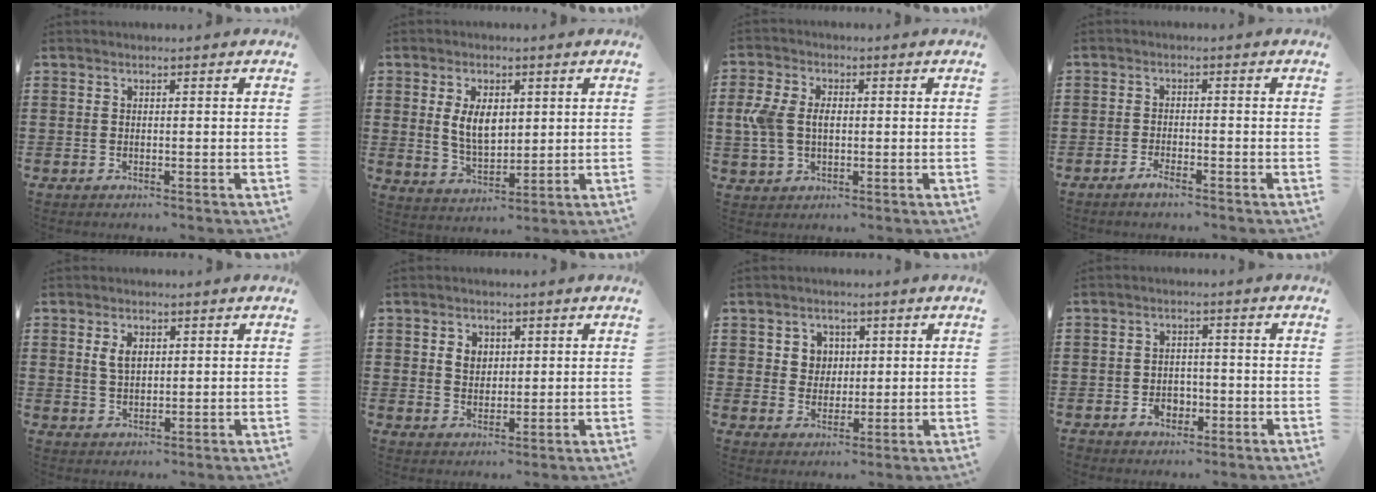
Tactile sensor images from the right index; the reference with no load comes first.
{"total": 6.4, "force": [1.2, 3.7, 5.1], "torque": [-0.107, 0.007, 0.018]}
{"total": 5.2, "force": [0.1, 3.7, 3.7], "torque": [-0.108, 0.003, -0.009]}
{"total": 1.7, "force": [-1.5, 0.3, 0.8], "torque": [-0.017, 0.000, -0.028]}
{"total": 3.1, "force": [1.1, 1.7, 2.4], "torque": [-0.052, 0.006, 0.020]}
{"total": 3.0, "force": [1.0, 2.4, 1.4], "torque": [-0.037, 0.010, 0.017]}
{"total": 3.9, "force": [1.3, 3.6, 0.8], "torque": [-0.026, 0.009, 0.020]}
{"total": 3.1, "force": [-1.4, 2.4, 1.3], "torque": [-0.028, 0.005, -0.029]}